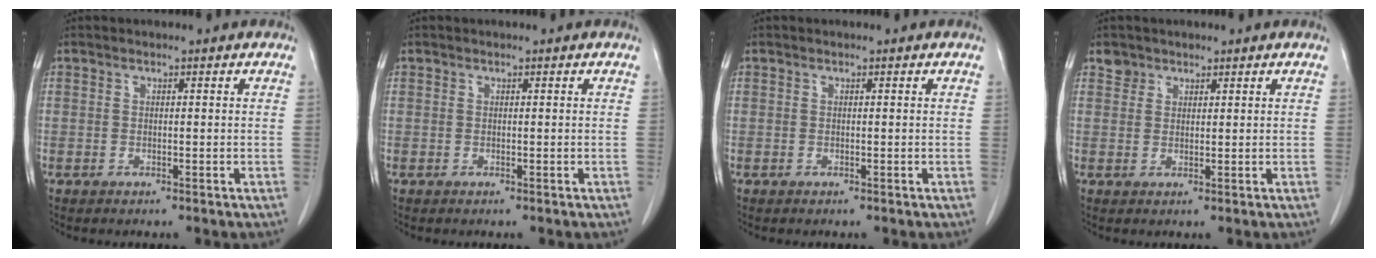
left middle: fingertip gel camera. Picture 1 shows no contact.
{"total": 0.0}
{"total": 0.0}
{"total": 1.9, "force": [1.4, 1.2, -0.1], "torque": [0.009, 0.005, 0.021]}